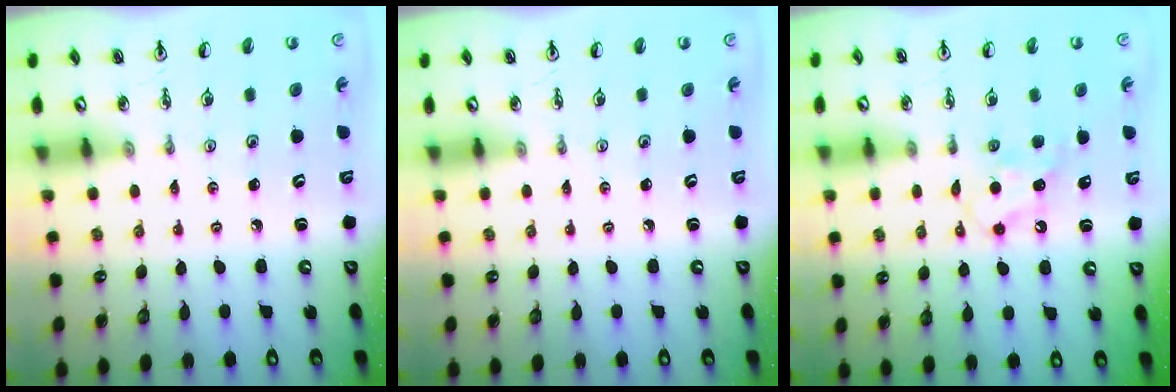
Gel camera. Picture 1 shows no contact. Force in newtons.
{"total": 0.0}
{"total": 5.6, "press": 5.6, "slide": 0.6}